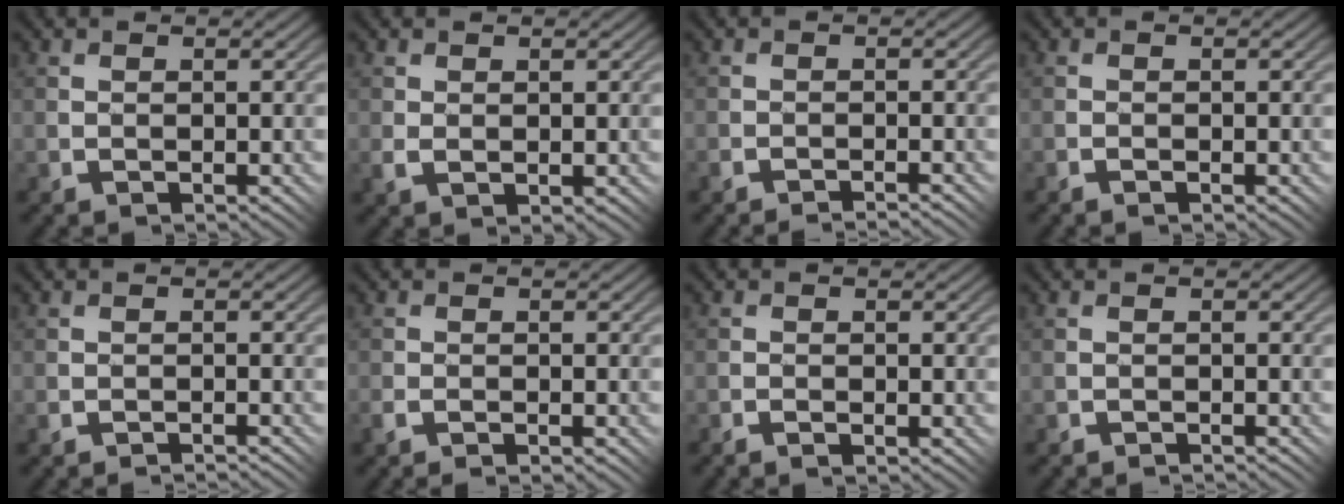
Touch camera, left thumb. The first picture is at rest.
{"total": 2.3, "force": [-0.3, 1.4, 1.7], "torque": [-0.035, -0.010, -0.006]}
{"total": 1.5, "force": [-1.4, -0.5, -0.2], "torque": [0.003, 0.009, -0.035]}
{"total": 0.7, "force": [-0.6, 0.0, 0.3], "torque": [-0.005, 0.004, -0.014]}
{"total": 1.2, "force": [-0.9, -0.5, -0.5], "torque": [0.010, 0.009, -0.026]}
{"total": 2.5, "force": [-1.7, 1.1, 1.5], "torque": [-0.029, -0.003, -0.036]}
{"total": 1.0, "force": [-0.9, 0.0, 0.5], "torque": [-0.009, 0.004, -0.020]}
{"total": 1.1, "force": [-0.6, -0.5, -0.7], "torque": [0.014, 0.008, -0.018]}